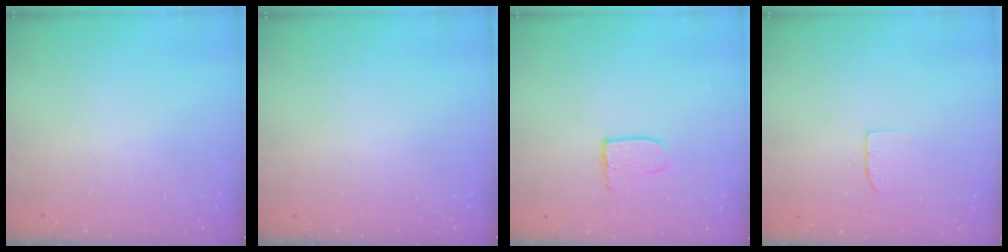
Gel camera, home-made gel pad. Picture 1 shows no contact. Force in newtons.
{"total": 0.0}
{"total": 5.5, "press": 5.5, "slide": 0.4}
{"total": 3.7, "press": 3.7, "slide": 0.3}